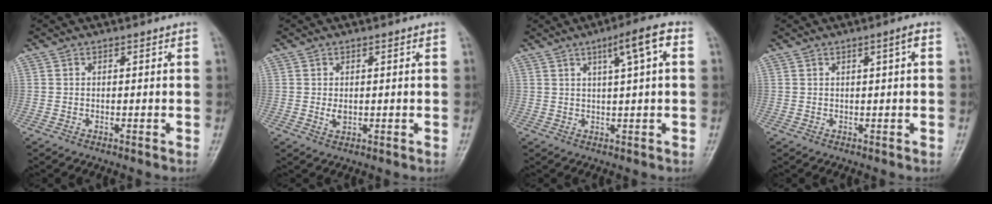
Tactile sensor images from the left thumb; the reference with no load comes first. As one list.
[{"total": 1.7, "force": [0.3, 0.9, 1.4], "torque": [-0.021, -0.005, 0.010]}, {"total": 6.9, "force": [2.5, 0.6, 6.4], "torque": [-0.105, 0.009, 0.039]}, {"total": 2.1, "force": [0.7, -0.1, 2.0], "torque": [-0.035, 0.001, 0.013]}]